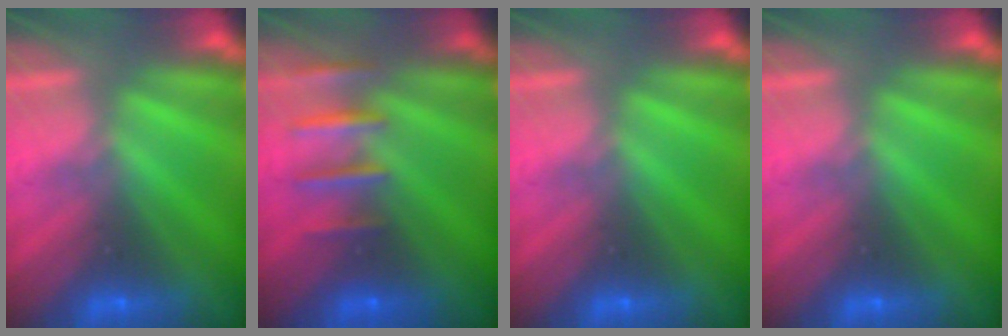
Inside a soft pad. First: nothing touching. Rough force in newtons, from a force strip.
{"total": 2.5}
{"total": 0.0}
{"total": 0.0}